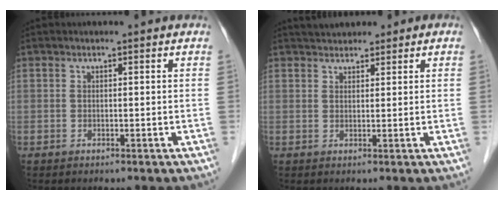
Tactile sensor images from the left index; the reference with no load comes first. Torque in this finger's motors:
{"motor_torque": [-0.03, -0.62, 0.63, 0.10]}